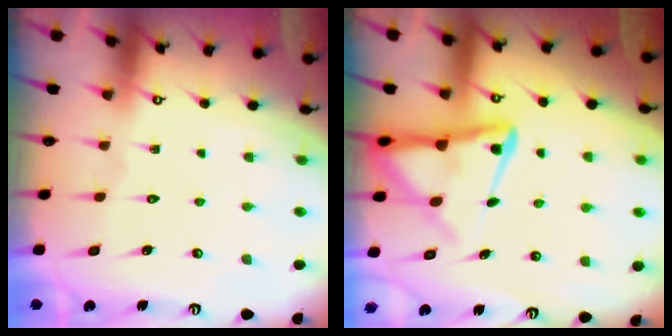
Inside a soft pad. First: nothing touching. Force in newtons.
{"total": 10.1, "press": 10.0, "slide": 1.1}